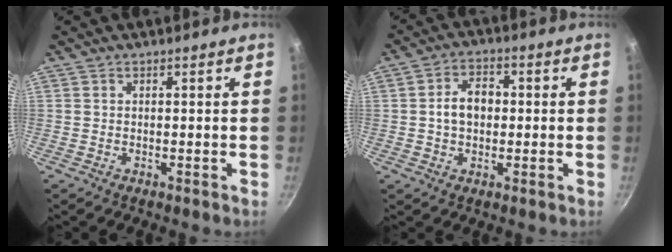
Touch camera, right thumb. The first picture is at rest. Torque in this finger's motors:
{"motor_torque": [0.86, 0.79, 0.82, 0.06, 0.04]}